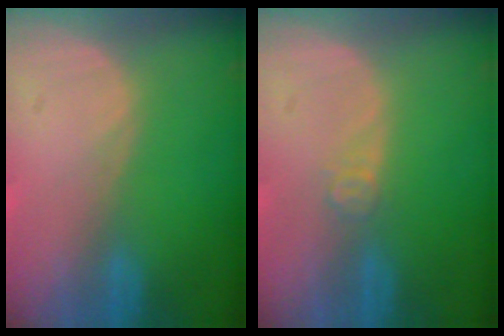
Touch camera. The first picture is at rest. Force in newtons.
{"total": 2.0, "press": 1.6, "slide": 1.1}